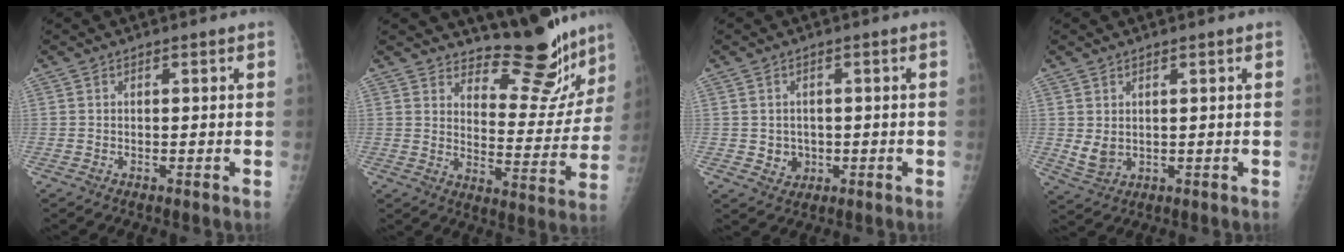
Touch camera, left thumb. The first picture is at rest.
{"total": 14.3, "force": [13.0, 4.3, 4.3], "torque": [-0.014, -0.115, 0.177]}
{"total": 3.2, "force": [-0.3, 2.9, 1.2], "torque": [-0.003, 0.001, 0.004]}
{"total": 3.5, "force": [1.0, 2.4, 2.3], "torque": [-0.038, -0.016, 0.030]}